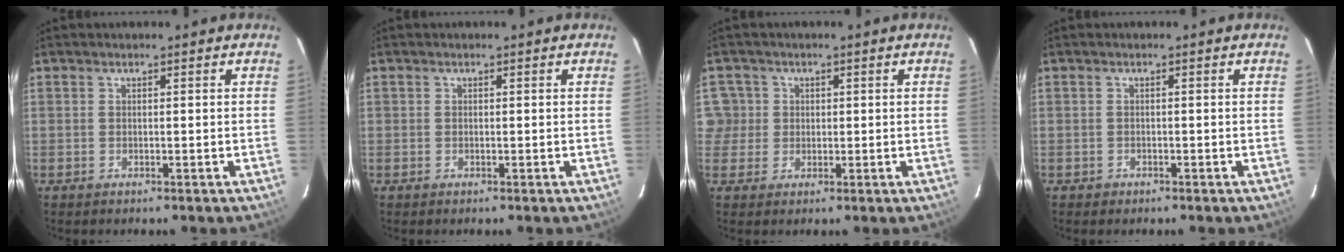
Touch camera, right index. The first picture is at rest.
{"total": 0.0}
{"total": 4.0, "force": [0.6, 4.0, 0.2], "torque": [0.018, 0.024, 0.010]}
{"total": 0.9, "force": [-0.6, 0.7, 0.0], "torque": [-0.001, 0.002, -0.007]}